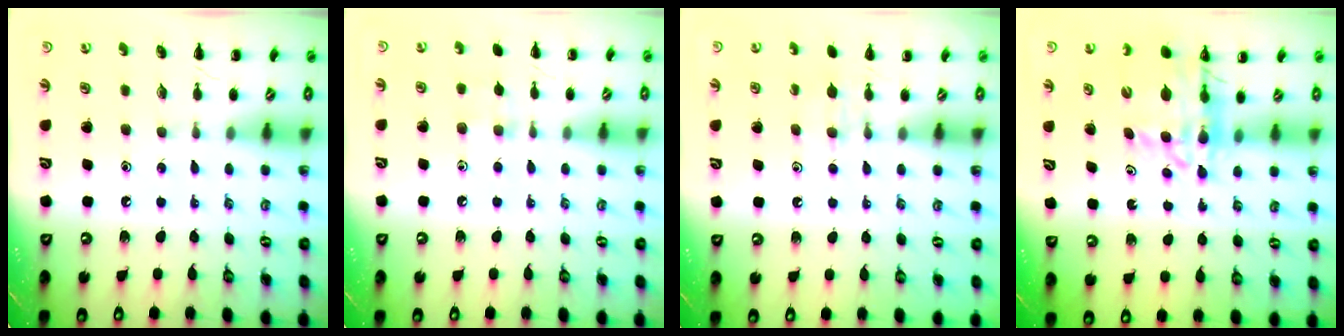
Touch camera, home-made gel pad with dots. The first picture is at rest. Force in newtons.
{"total": 5.6, "press": 5.3, "slide": 1.8}
{"total": 4.5, "press": 4.1, "slide": 1.8}
{"total": 12.7, "press": 12.1, "slide": 4.0}